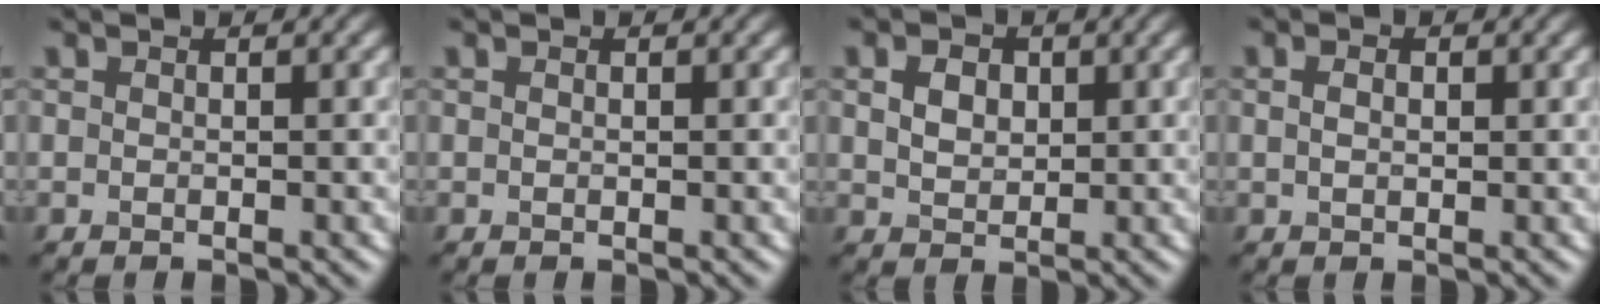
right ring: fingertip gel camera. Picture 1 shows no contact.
{"total": 0.0}
{"total": 2.5, "force": [0.8, 1.8, 1.5], "torque": [-0.032, 0.001, 0.014]}
{"total": 1.8, "force": [0.6, 1.2, 1.3], "torque": [-0.022, 0.006, -0.001]}